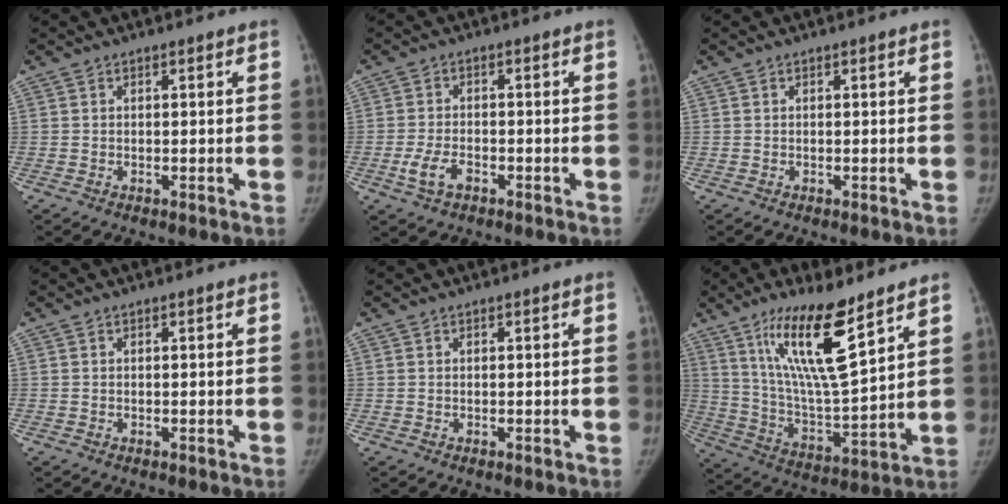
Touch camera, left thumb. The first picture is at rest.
{"total": 4.5, "force": [-2.1, 2.4, 3.1], "torque": [-0.068, 0.009, -0.039]}
{"total": 0.0}
{"total": 0.0}
{"total": 0.0}
{"total": 17.8, "force": [10.8, 3.7, 13.7], "torque": [-0.233, -0.065, 0.206]}